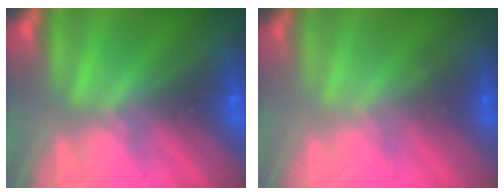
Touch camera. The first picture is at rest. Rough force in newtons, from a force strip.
{"total": 2.3}